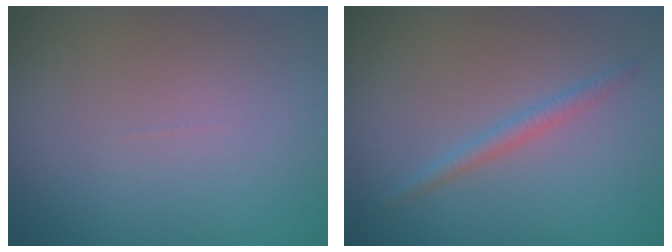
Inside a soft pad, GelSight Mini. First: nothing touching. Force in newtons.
{"total": 1.4, "press": 1.4, "slide": 0.0}